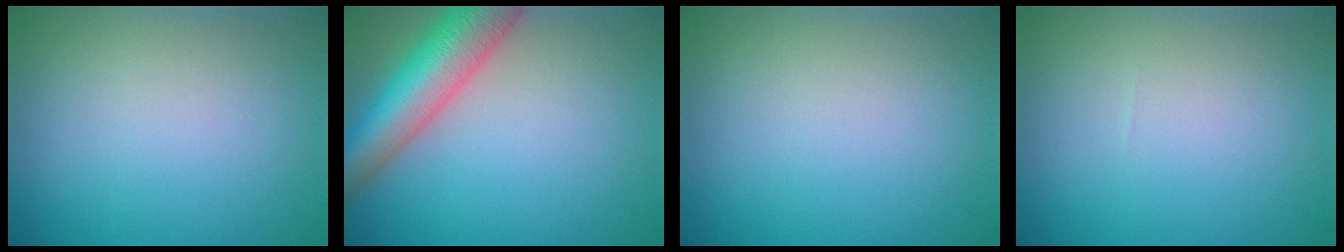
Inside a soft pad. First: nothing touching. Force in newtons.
{"total": 8.5, "press": 8.5, "slide": 0.4}
{"total": 0.0}
{"total": 0.0}